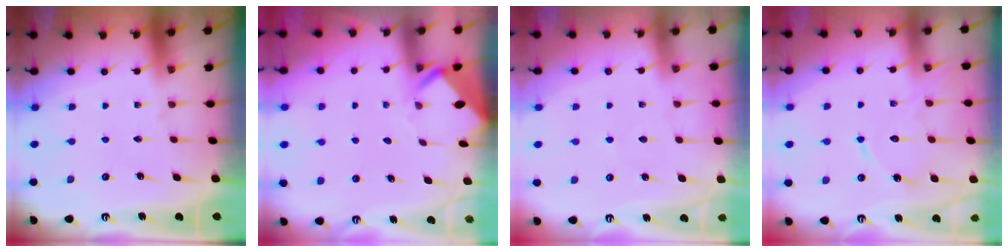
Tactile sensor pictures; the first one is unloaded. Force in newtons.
{"total": 3.9, "press": 3.9, "slide": 0.3}
{"total": 6.0, "press": 6.0, "slide": 0.8}
{"total": 11.6, "press": 11.5, "slide": 1.0}